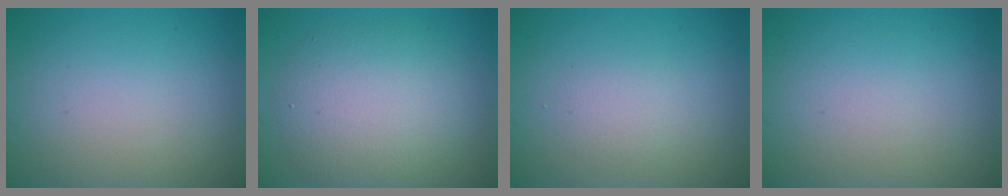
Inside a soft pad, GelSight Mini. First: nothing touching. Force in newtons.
{"total": 6.0, "press": 6.0, "slide": 0.3}
{"total": 1.4, "press": 1.4, "slide": 0.0}
{"total": 0.0}